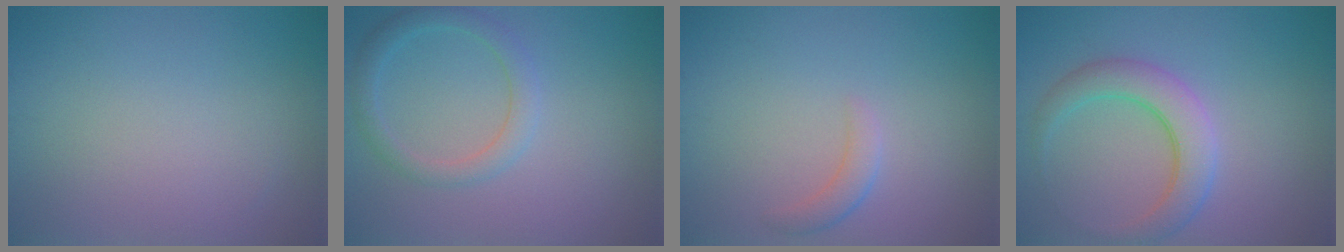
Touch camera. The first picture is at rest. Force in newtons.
{"total": 2.4, "press": 2.4, "slide": 0.1}
{"total": 1.6, "press": 1.6, "slide": 0.0}
{"total": 4.1, "press": 4.1, "slide": 0.1}